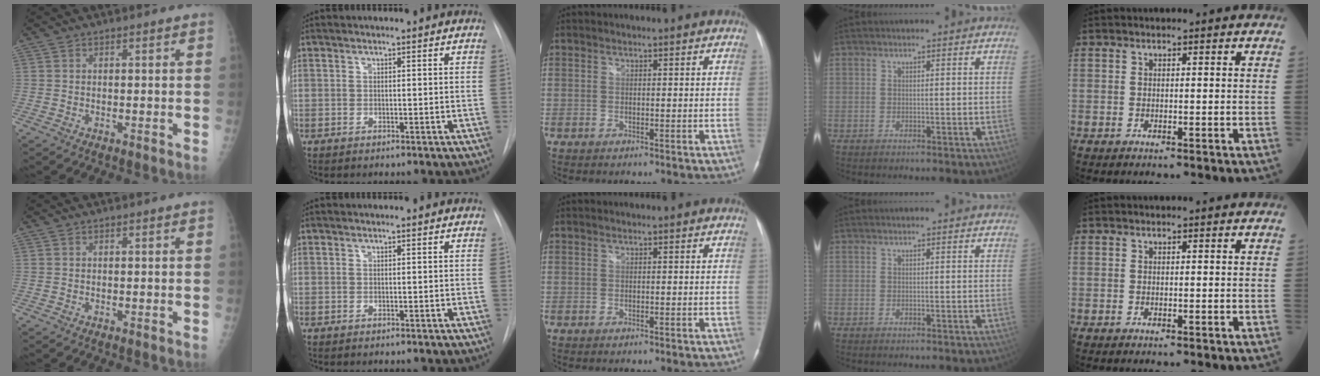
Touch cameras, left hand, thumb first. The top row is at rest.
{}